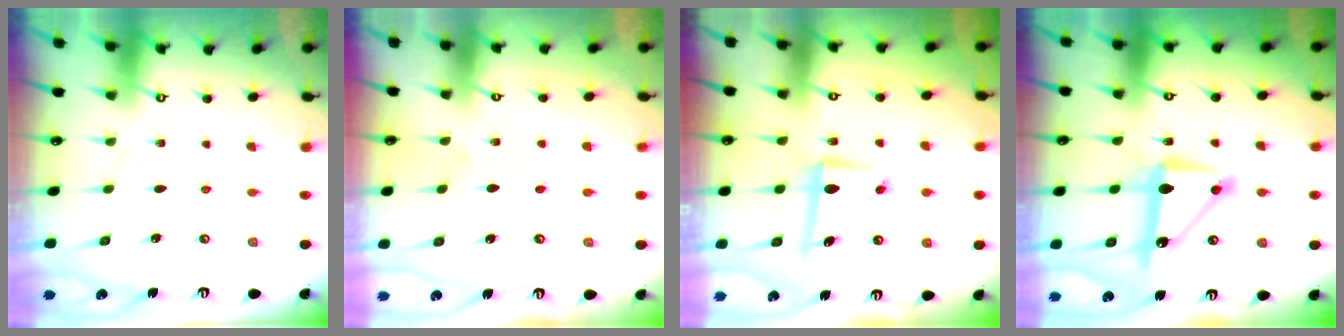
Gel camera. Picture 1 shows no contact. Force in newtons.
{"total": 3.7, "press": 3.7, "slide": 0.4}
{"total": 7.2, "press": 7.1, "slide": 1.0}
{"total": 12.3, "press": 12.3, "slide": 0.8}